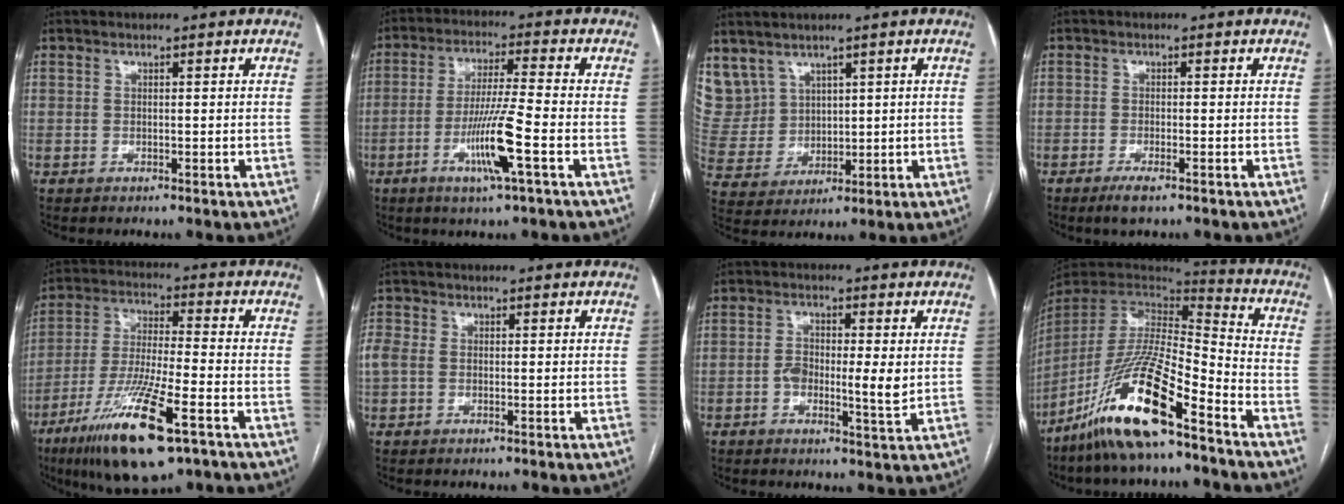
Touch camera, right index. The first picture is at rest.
{"total": 9.7, "force": [-3.5, -0.5, 9.0], "torque": [-0.173, -0.011, -0.067]}
{"total": 10.5, "force": [6.2, 8.4, 1.6], "torque": [-0.060, 0.040, 0.158]}
{"total": 2.7, "force": [-1.8, 0.4, 2.0], "torque": [-0.036, -0.003, -0.031]}
{"total": 16.7, "force": [-9.2, 2.2, 13.8], "torque": [-0.275, -0.038, -0.161]}
{"total": 3.2, "force": [0.1, 2.5, 2.0], "torque": [-0.068, 0.020, 0.005]}
{"total": 6.1, "force": [-0.3, 1.9, 5.8], "torque": [-0.100, -0.001, -0.009]}
{"total": 18.3, "force": [-12.1, 2.1, 13.5], "torque": [-0.295, -0.032, -0.231]}